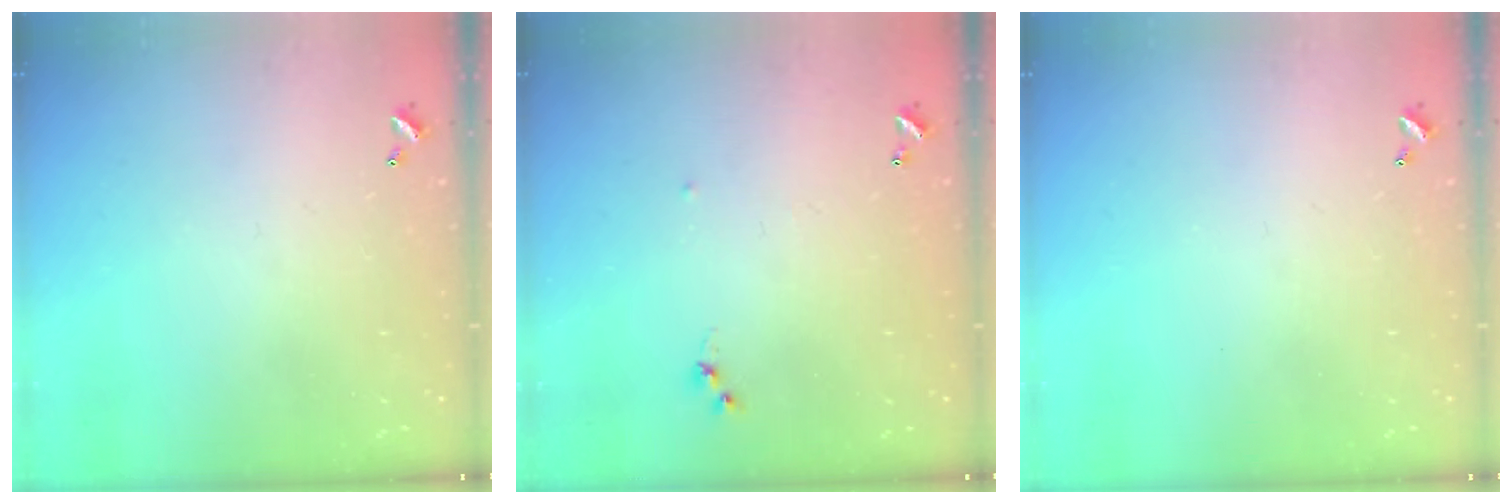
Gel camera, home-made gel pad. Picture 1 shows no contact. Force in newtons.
{"total": 6.0, "press": 6.0, "slide": 0.7}
{"total": 0.0}